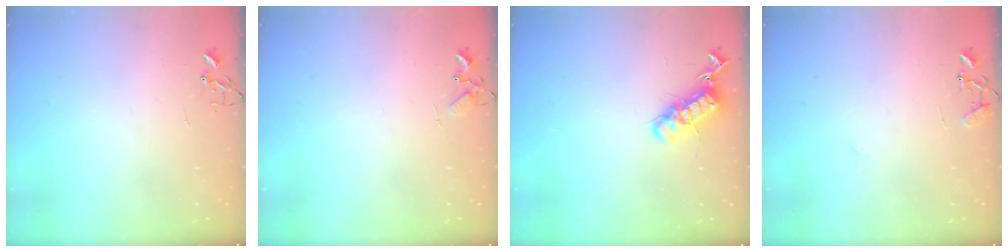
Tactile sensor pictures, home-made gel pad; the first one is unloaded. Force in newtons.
{"total": 5.9, "press": 5.9, "slide": 0.3}
{"total": 13.8, "press": 13.8, "slide": 0.7}
{"total": 8.7, "press": 8.7, "slide": 0.8}